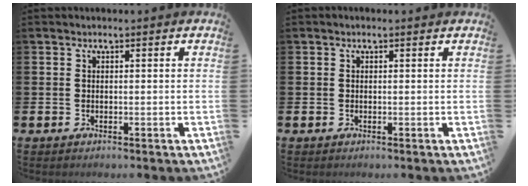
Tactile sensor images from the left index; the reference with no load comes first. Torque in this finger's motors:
{"motor_torque": [0.83, -1.07, 0.30, 0.02]}